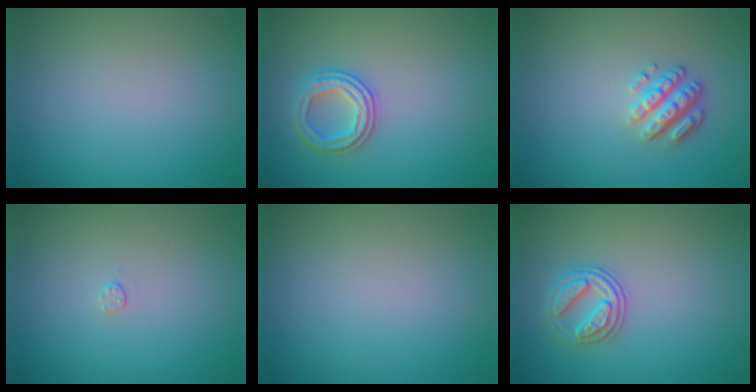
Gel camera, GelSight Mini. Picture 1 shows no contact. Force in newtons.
{"total": 2.6, "press": 2.6, "slide": 0.1}
{"total": 2.9, "press": 2.4, "slide": 1.7}
{"total": 0.5, "press": 0.5, "slide": 0.2}
{"total": 0.0}
{"total": 2.7, "press": 2.6, "slide": 0.3}